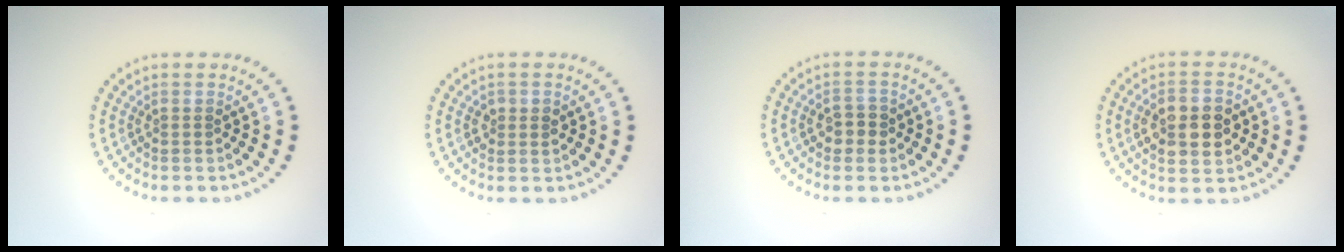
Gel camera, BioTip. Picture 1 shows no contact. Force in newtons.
{"total": 1.5, "press": 1.5, "slide": 0.2}
{"total": 1.9, "press": 1.9, "slide": 0.4}
{"total": 4.7, "press": 4.7, "slide": 0.1}